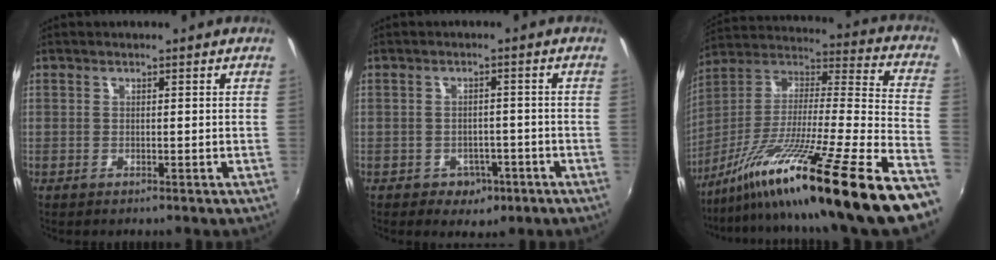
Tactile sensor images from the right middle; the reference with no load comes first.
{"total": 4.9, "force": [-2.5, 3.9, 1.7], "torque": [-0.043, 0.000, -0.025]}
{"total": 28.3, "force": [-19.0, -1.6, 21.0], "torque": [-0.299, -0.051, -0.321]}